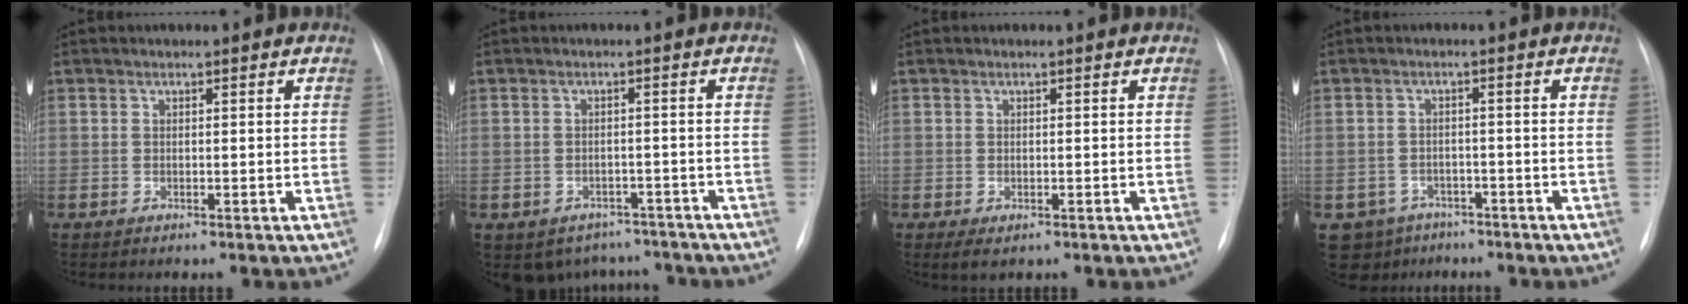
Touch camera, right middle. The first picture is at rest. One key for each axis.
{"total": 7.3, "fx": -5.8, "fy": 4.4, "fz": 0.6, "tx": 0.004, "ty": 0.020, "tz": -0.068}
{"total": 1.7, "fx": -0.8, "fy": 0.9, "fz": 1.2, "tx": -0.018, "ty": -0.003, "tz": -0.004}
{"total": 5.8, "fx": -3.8, "fy": 4.3, "fz": 0.6, "tx": -0.006, "ty": 0.007, "tz": -0.052}